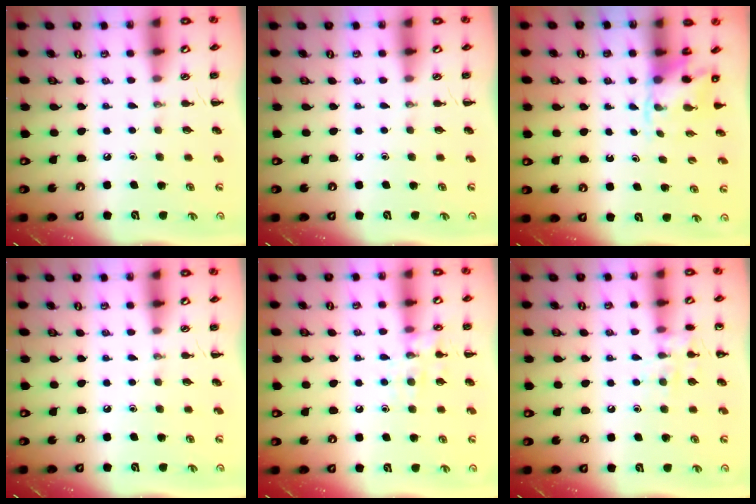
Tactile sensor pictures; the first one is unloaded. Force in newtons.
{"total": 0.0}
{"total": 3.2, "press": 3.1, "slide": 0.6}
{"total": 0.0}
{"total": 9.5, "press": 9.5, "slide": 0.6}
{"total": 7.6, "press": 7.5, "slide": 1.0}